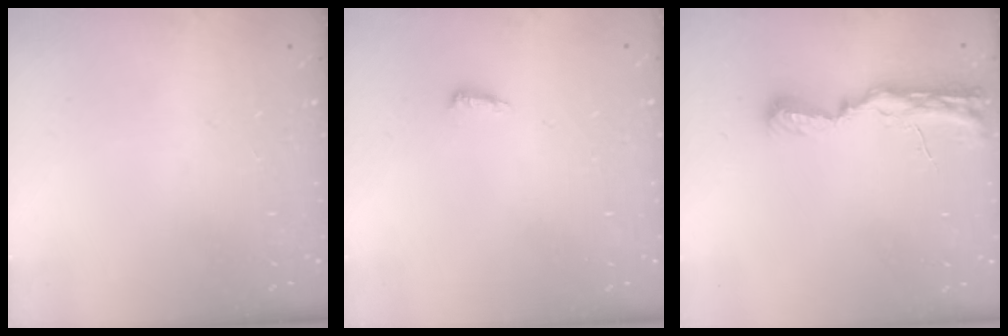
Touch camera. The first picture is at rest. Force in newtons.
{"total": 4.6, "press": 4.5, "slide": 0.9}
{"total": 8.3, "press": 8.2, "slide": 0.8}